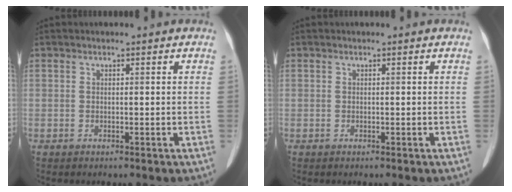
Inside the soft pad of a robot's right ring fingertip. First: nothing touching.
{"total": 0.0}